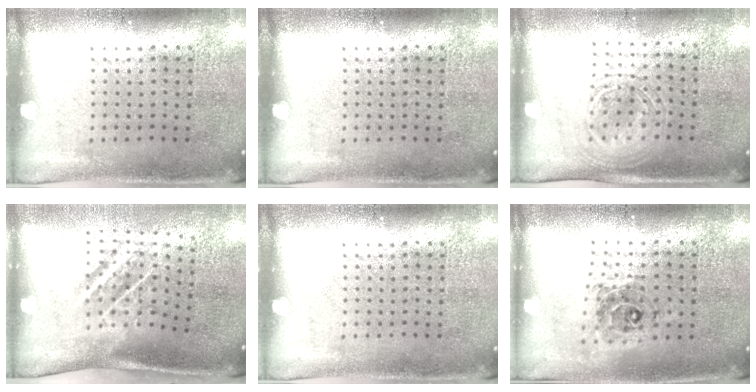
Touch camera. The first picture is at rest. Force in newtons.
{"total": 0.0}
{"total": 1.5, "press": 1.3, "slide": 0.6}
{"total": 1.9, "press": 1.2, "slide": 1.5}
{"total": 0.0}
{"total": 0.7, "press": 0.7, "slide": 0.1}